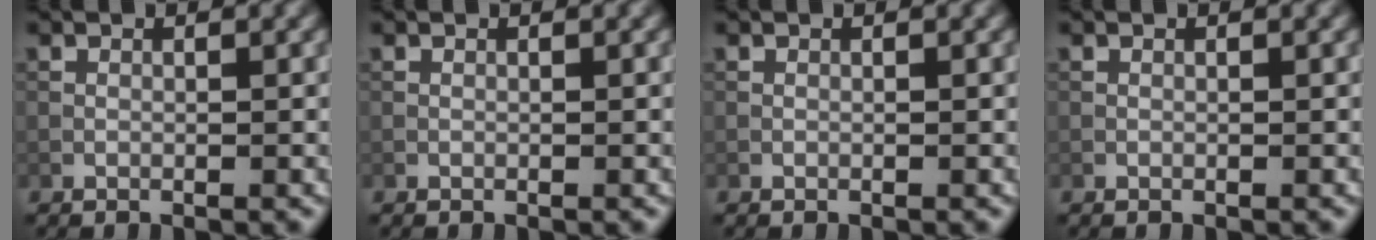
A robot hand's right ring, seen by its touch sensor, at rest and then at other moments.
{"total": 0.0}
{"total": 0.0}
{"total": 0.0}